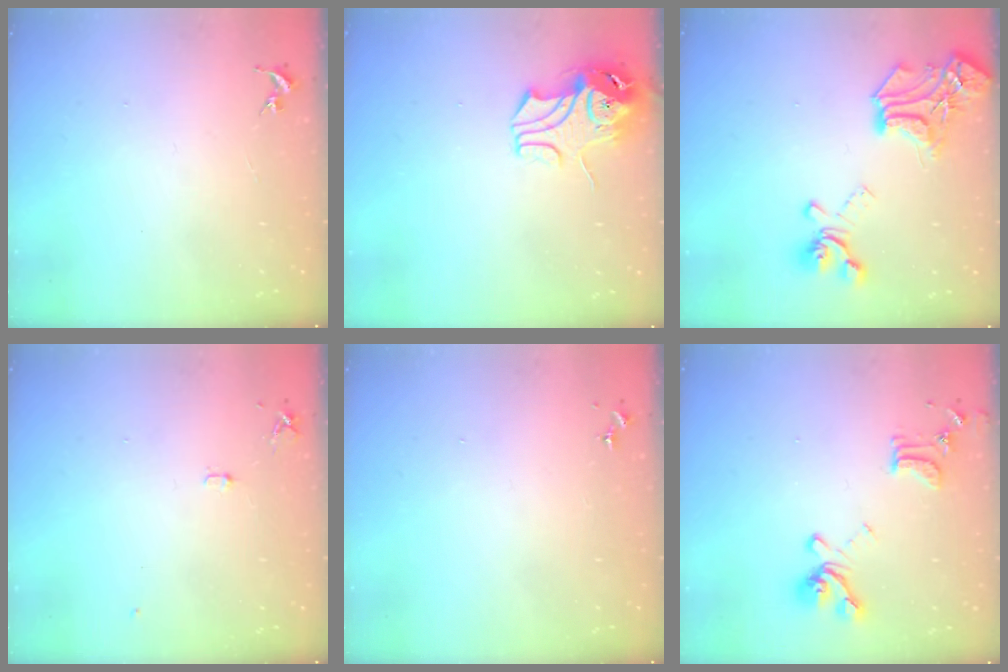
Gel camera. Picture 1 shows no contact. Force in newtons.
{"total": 9.1, "press": 9.0, "slide": 1.4}
{"total": 19.7, "press": 19.7, "slide": 1.4}
{"total": 5.2, "press": 5.1, "slide": 0.6}
{"total": 0.0}
{"total": 15.5, "press": 15.4, "slide": 1.5}